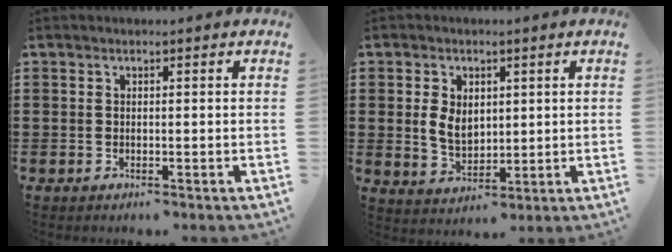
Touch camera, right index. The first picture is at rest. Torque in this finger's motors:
{"motor_torque": [1.03, 0.26, 0.49, 0.12]}